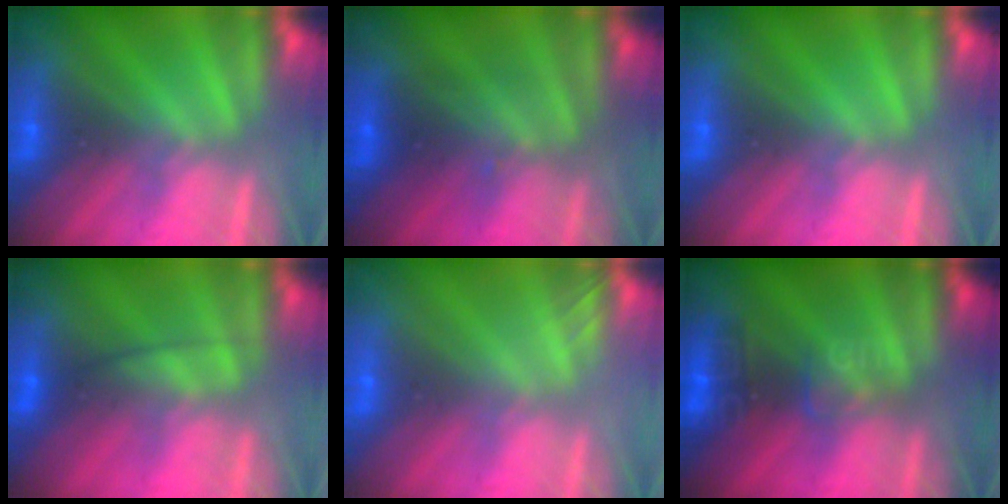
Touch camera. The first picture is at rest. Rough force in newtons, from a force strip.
{"total": 2.4}
{"total": 0.0}
{"total": 2.3}
{"total": 2.1}
{"total": 2.7}